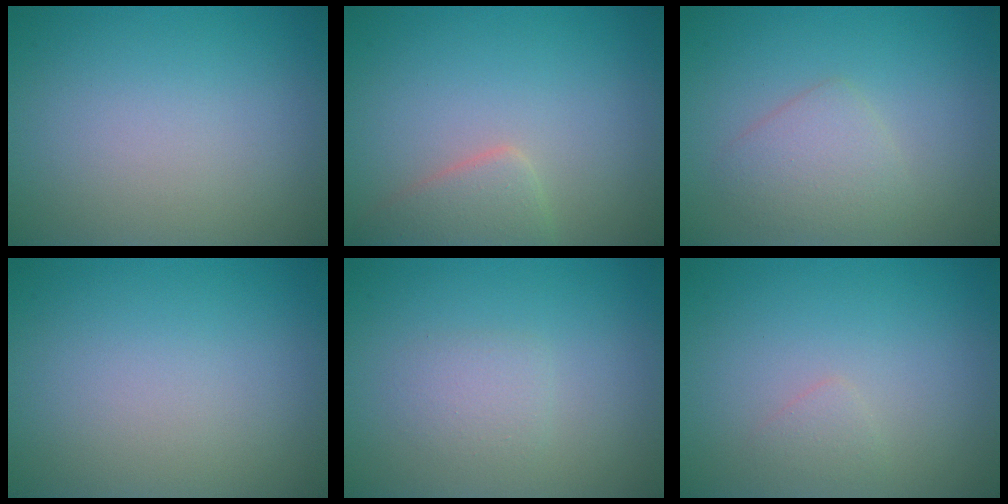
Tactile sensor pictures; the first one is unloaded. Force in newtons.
{"total": 2.7, "press": 2.7, "slide": 0.1}
{"total": 2.5, "press": 2.5, "slide": 0.1}
{"total": 0.0}
{"total": 1.5, "press": 1.5, "slide": 0.0}
{"total": 0.8, "press": 0.8, "slide": 0.0}